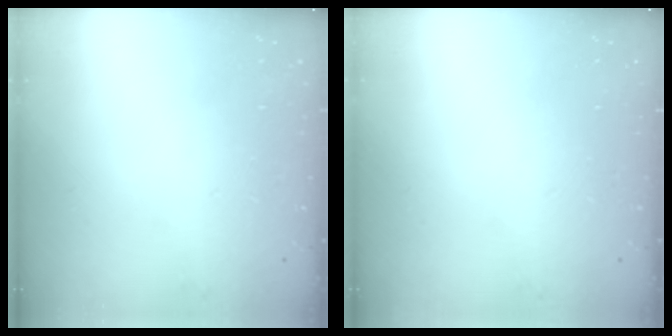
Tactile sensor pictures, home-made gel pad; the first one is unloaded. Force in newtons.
{"total": 0.0}